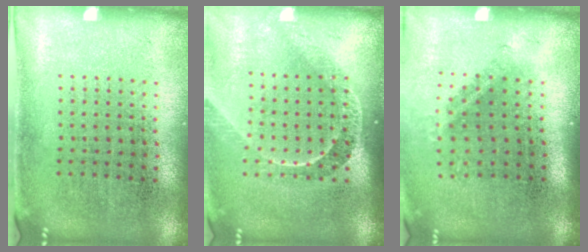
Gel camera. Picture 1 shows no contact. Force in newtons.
{"total": 2.1, "press": 1.5, "slide": 1.5}
{"total": 1.5, "press": 0.9, "slide": 1.2}